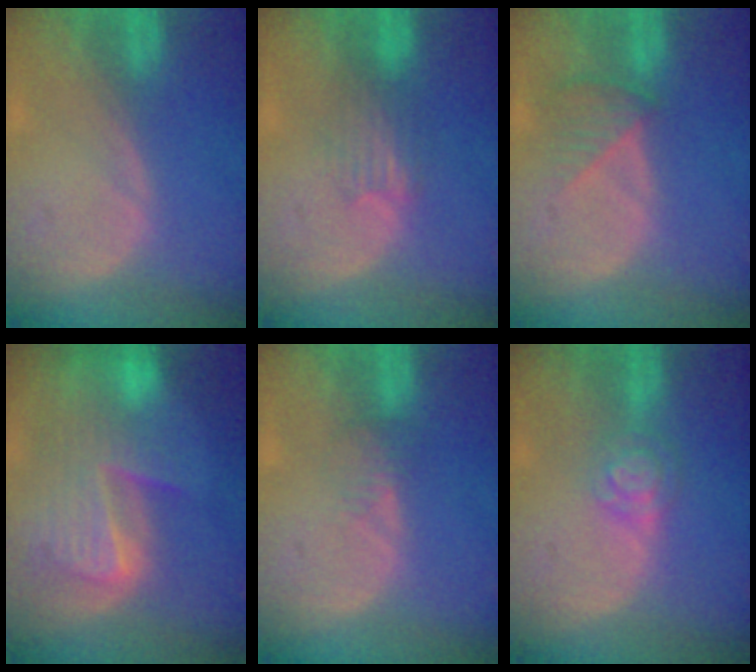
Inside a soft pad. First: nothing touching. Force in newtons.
{"total": 3.3, "press": 3.2, "slide": 0.8}
{"total": 3.4, "press": 3.4, "slide": 0.7}
{"total": 9.8, "press": 8.4, "slide": 5.0}
{"total": 1.6, "press": 1.6, "slide": 0.2}
{"total": 4.1, "press": 3.6, "slide": 1.8}